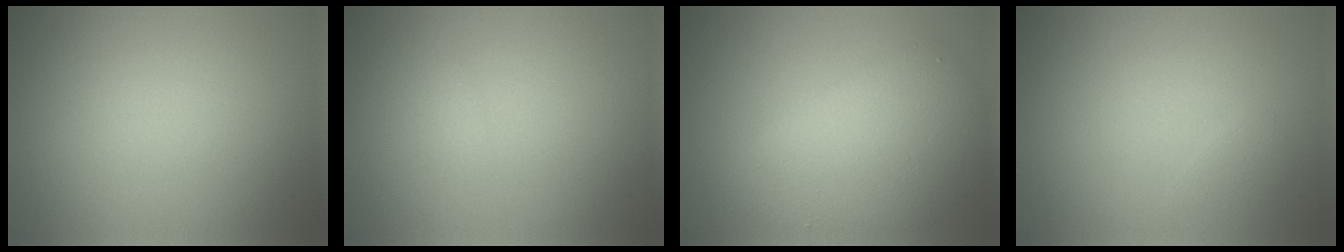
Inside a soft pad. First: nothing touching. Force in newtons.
{"total": 0.5, "press": 0.5, "slide": 0.0}
{"total": 6.2, "press": 6.2, "slide": 0.1}
{"total": 0.7, "press": 0.7, "slide": 0.0}